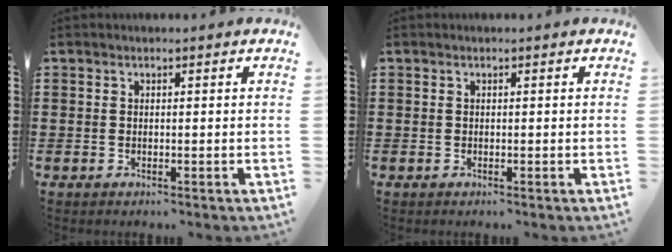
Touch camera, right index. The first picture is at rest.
{"total": 0.0}